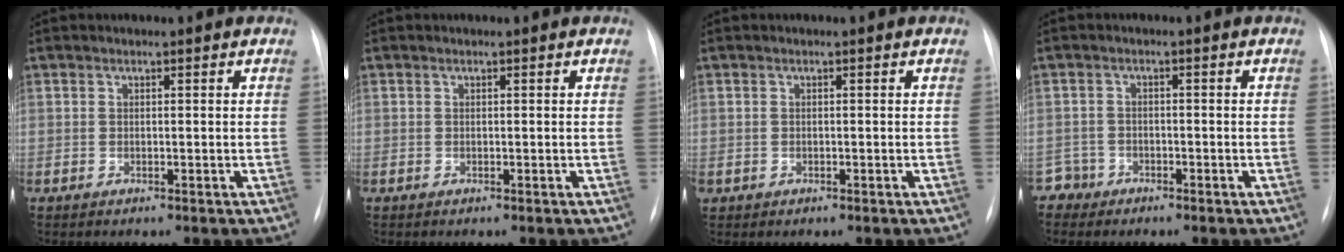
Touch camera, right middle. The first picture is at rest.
{"total": 0.0}
{"total": 0.5, "force": [-0.1, 0.5, 0.1], "torque": [0.001, 0.004, -0.001]}
{"total": 2.4, "force": [-1.7, 1.5, -0.9], "torque": [0.020, 0.008, -0.035]}